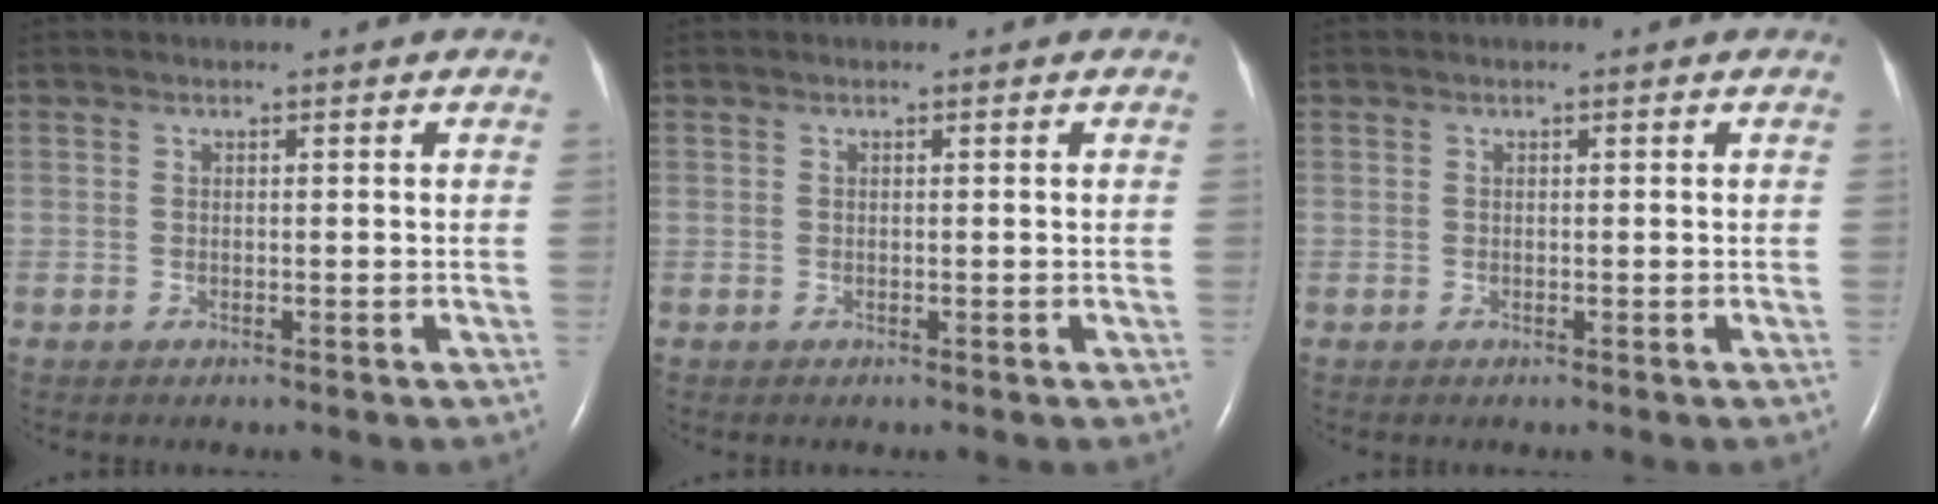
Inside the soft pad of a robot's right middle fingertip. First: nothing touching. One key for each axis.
{"total": 0.0}
{"total": 0.0}